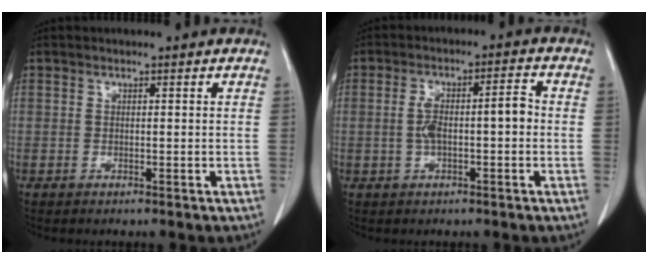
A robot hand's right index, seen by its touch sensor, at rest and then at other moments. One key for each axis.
{"total": 6.4, "fx": -0.6, "fy": 1.7, "fz": 6.1, "tx": -0.118, "ty": 0.027, "tz": -0.008}